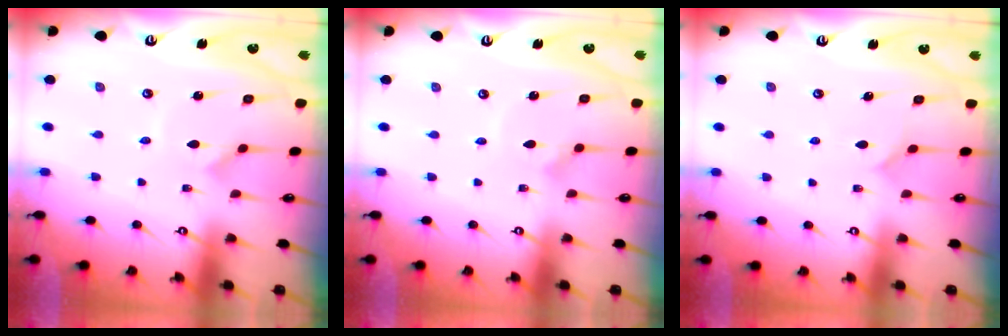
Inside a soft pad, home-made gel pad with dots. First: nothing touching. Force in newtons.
{"total": 2.3, "press": 2.3, "slide": 0.1}
{"total": 2.8, "press": 2.8, "slide": 0.3}